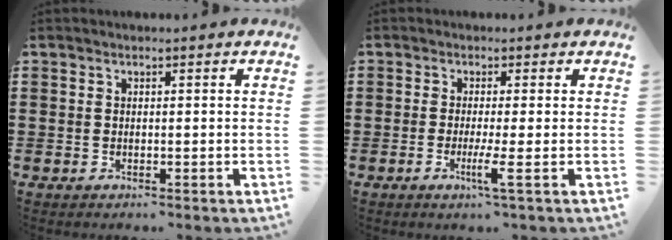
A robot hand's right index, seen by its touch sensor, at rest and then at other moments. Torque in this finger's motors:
{"motor_torque": [0.44, 1.62, -0.09, -0.04]}